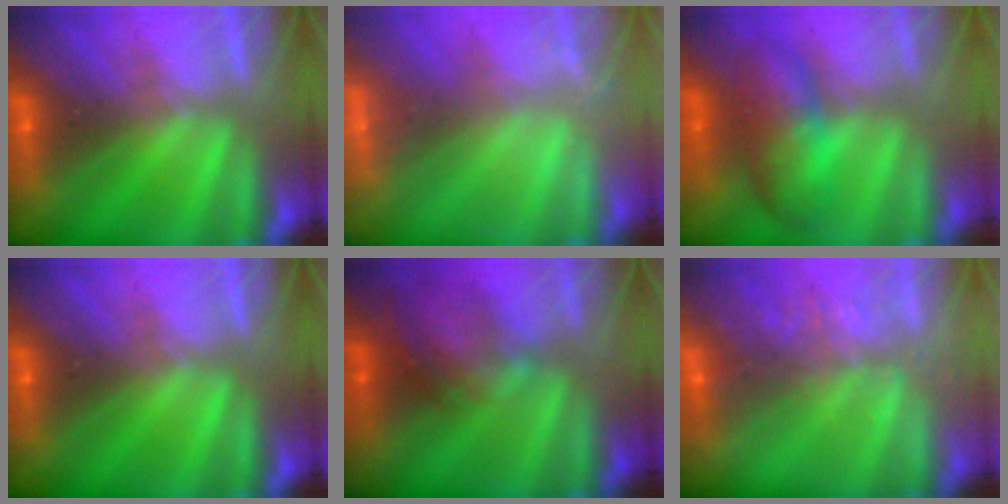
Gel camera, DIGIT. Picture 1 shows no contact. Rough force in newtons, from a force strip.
{"total": 2.6}
{"total": 6.0}
{"total": 0.0}
{"total": 2.0}
{"total": 7.3}